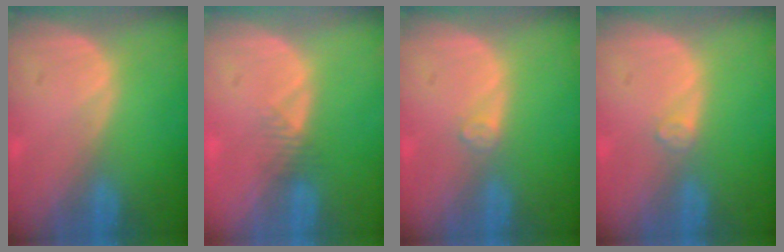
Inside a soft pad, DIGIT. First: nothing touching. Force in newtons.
{"total": 1.6, "press": 1.4, "slide": 0.9}
{"total": 1.2, "press": 1.2, "slide": 0.3}
{"total": 1.2, "press": 1.2, "slide": 0.3}